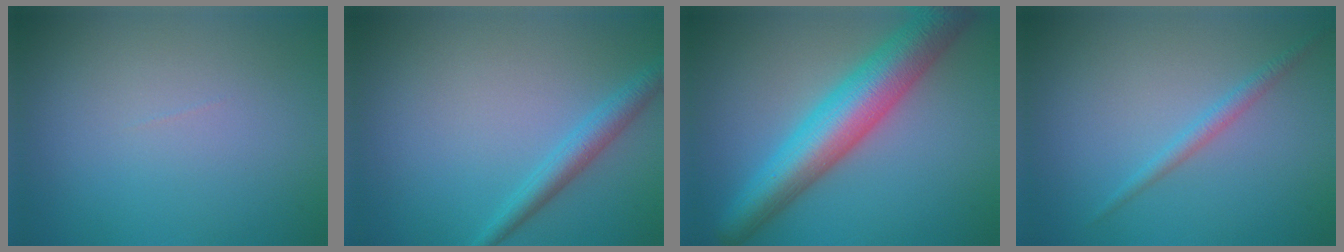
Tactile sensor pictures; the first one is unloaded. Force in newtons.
{"total": 2.6, "press": 2.5, "slide": 0.1}
{"total": 8.6, "press": 8.6, "slide": 0.1}
{"total": 1.5, "press": 1.5, "slide": 0.1}